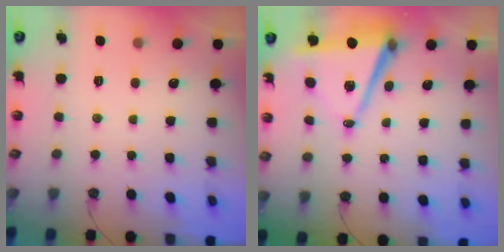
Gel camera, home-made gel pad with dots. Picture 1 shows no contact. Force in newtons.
{"total": 10.3, "press": 9.4, "slide": 4.2}